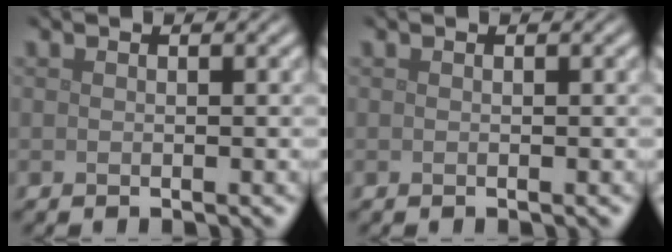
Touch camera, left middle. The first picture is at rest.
{"total": 0.0}